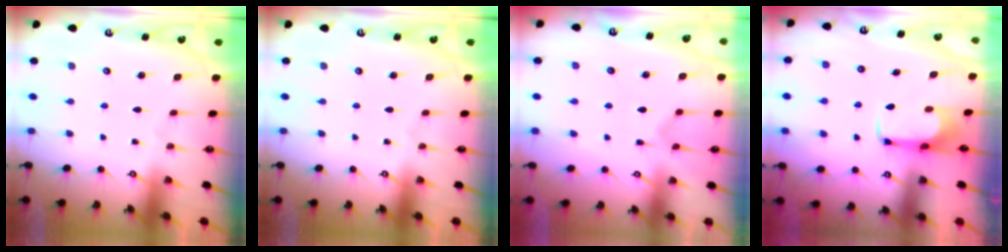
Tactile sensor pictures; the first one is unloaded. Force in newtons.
{"total": 0.0}
{"total": 2.3, "press": 1.9, "slide": 1.3}
{"total": 2.0, "press": 2.0, "slide": 0.2}